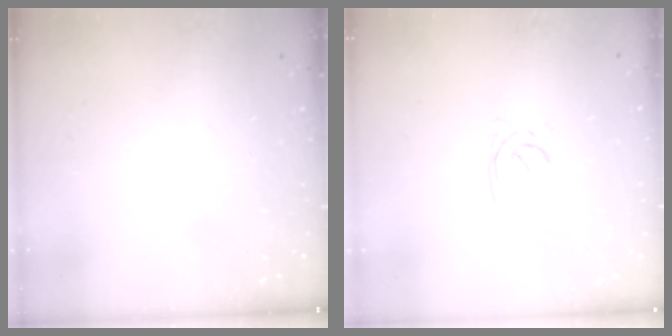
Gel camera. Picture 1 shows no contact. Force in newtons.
{"total": 2.6, "press": 2.6, "slide": 0.2}